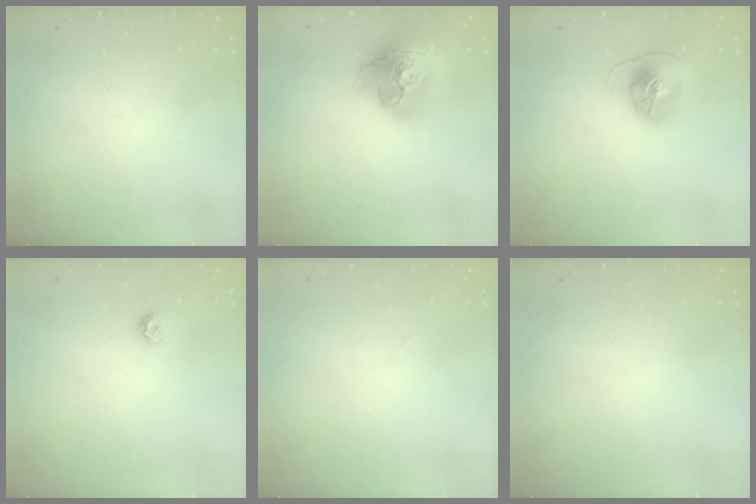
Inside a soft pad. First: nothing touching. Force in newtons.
{"total": 19.4, "press": 19.3, "slide": 2.3}
{"total": 8.6, "press": 8.5, "slide": 0.7}
{"total": 5.7, "press": 5.7, "slide": 0.7}
{"total": 1.4, "press": 1.4, "slide": 0.0}
{"total": 0.0}